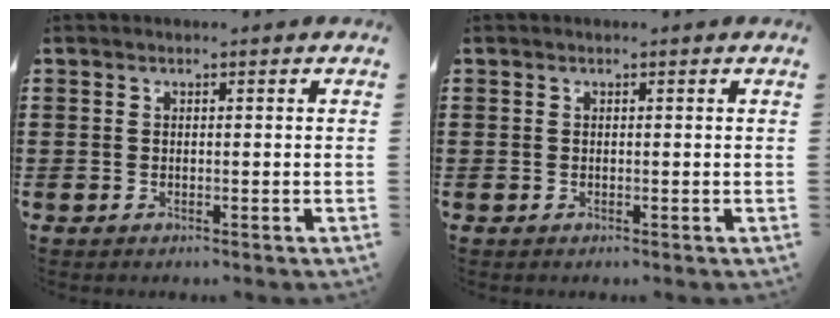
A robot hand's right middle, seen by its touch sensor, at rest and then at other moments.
{"total": 0.0}